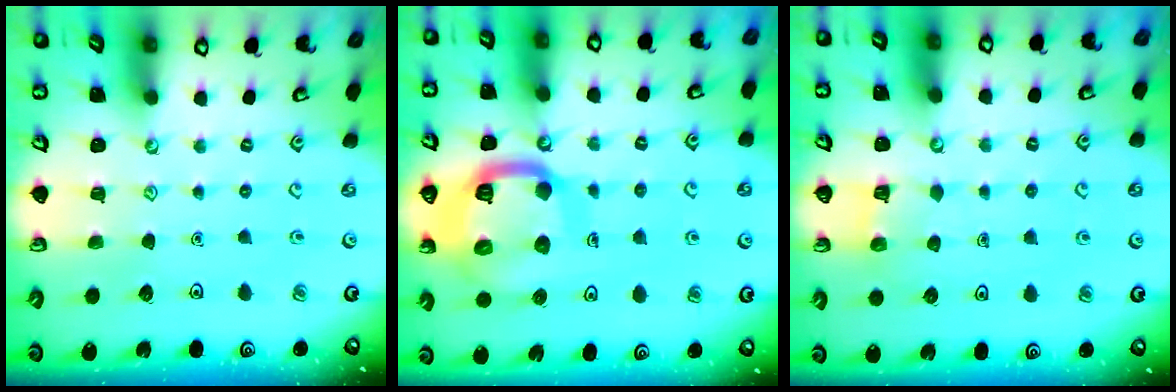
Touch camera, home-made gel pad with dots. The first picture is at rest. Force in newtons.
{"total": 17.4, "press": 17.3, "slide": 1.9}
{"total": 3.4, "press": 3.4, "slide": 0.2}